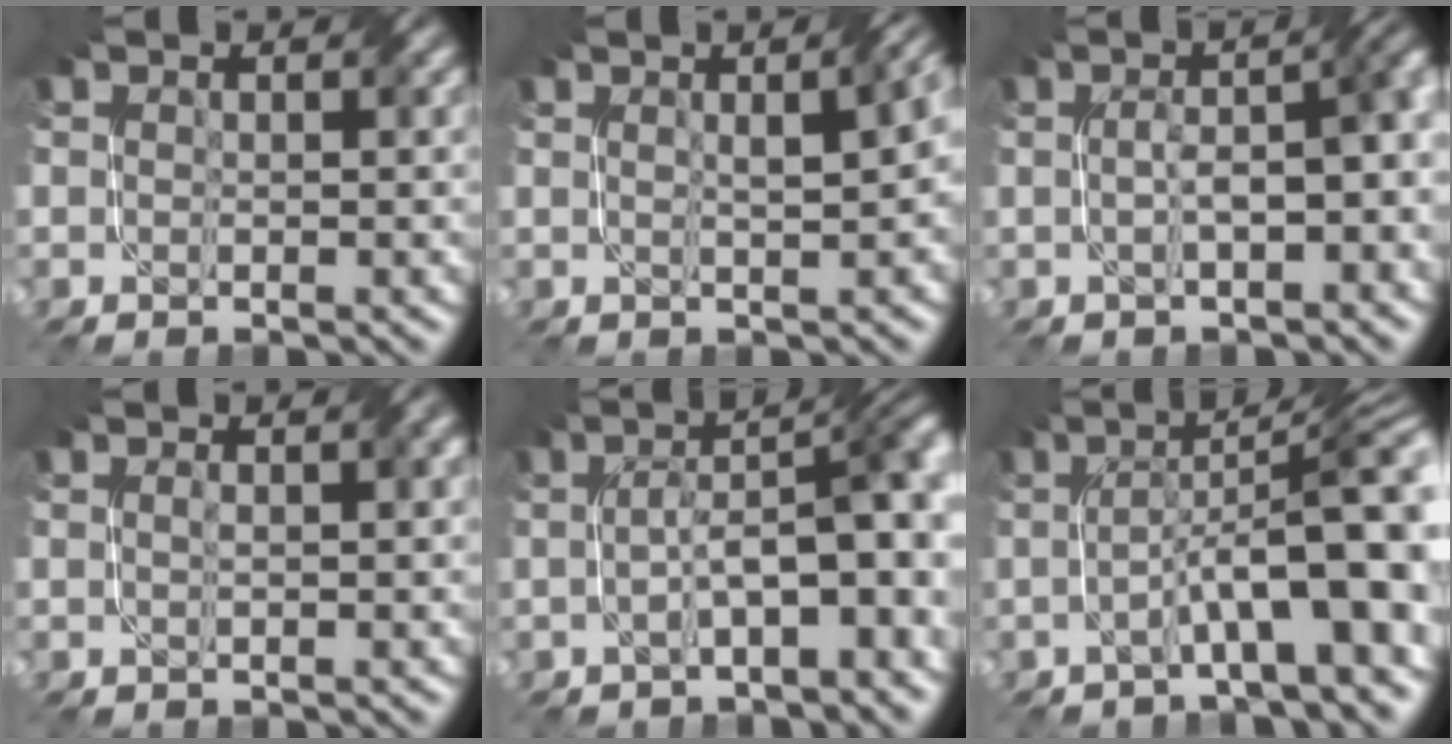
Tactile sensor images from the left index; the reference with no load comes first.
{"total": 5.3, "force": [1.1, 1.6, 5.0], "torque": [-0.040, 0.020, 0.015]}
{"total": 6.4, "force": [-0.6, 2.1, 6.0], "torque": [-0.083, 0.011, -0.005]}
{"total": 1.3, "force": [0.3, 0.2, 1.2], "torque": [-0.020, 0.007, 0.004]}
{"total": 8.3, "force": [-0.8, 2.9, 7.7], "torque": [-0.120, 0.016, -0.014]}
{"total": 9.2, "force": [-1.7, 1.9, 8.8], "torque": [-0.126, 0.021, -0.035]}